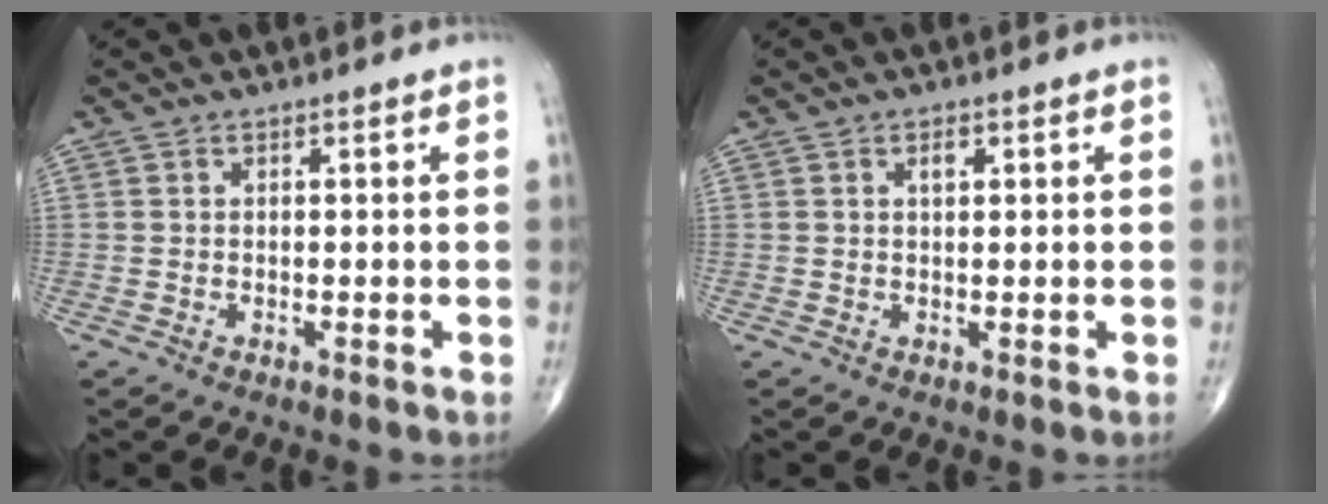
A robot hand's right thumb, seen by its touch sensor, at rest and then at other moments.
{"total": 1.8, "force": [0.7, 0.8, 1.3], "torque": [-0.020, -0.002, 0.011]}